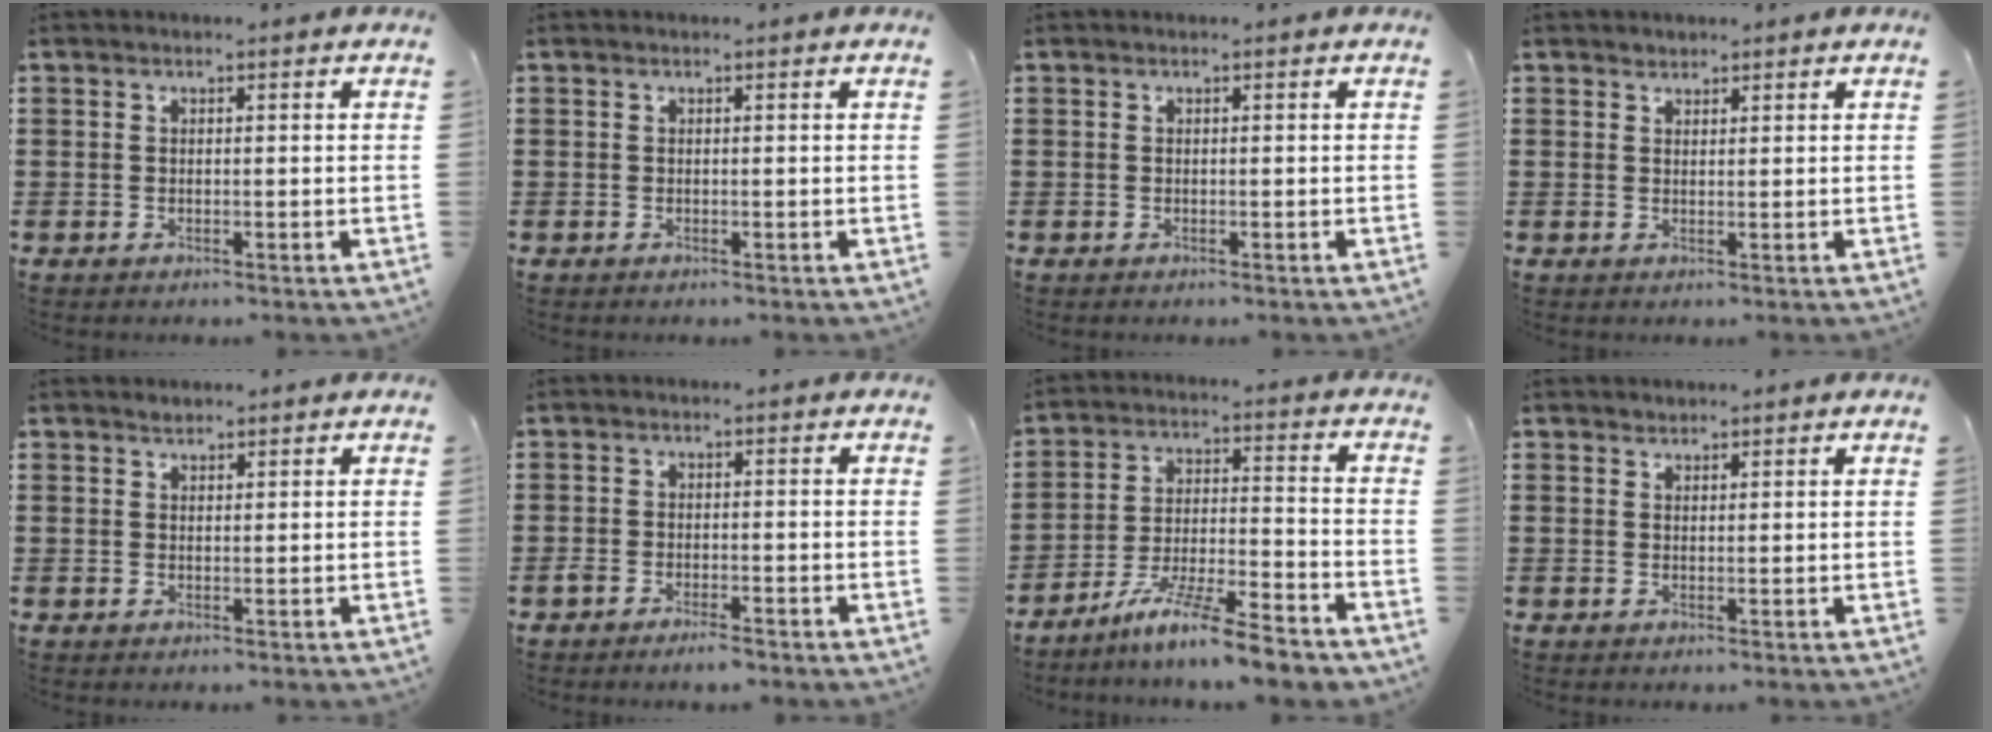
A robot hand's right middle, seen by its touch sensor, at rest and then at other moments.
{"total": 0.0}
{"total": 0.0}
{"total": 1.2, "force": [1.1, 0.4, -0.3], "torque": [0.002, -0.001, 0.022]}
{"total": 1.0, "force": [0.9, 0.4, 0.0], "torque": [-0.002, 0.001, 0.017]}
{"total": 2.0, "force": [-1.6, 0.3, 1.1], "torque": [-0.020, 0.002, -0.029]}
{"total": 9.8, "force": [-8.3, 0.0, 5.2], "torque": [-0.097, 0.006, -0.161]}
{"total": 1.0, "force": [0.9, 0.3, -0.3], "torque": [0.002, -0.002, 0.019]}